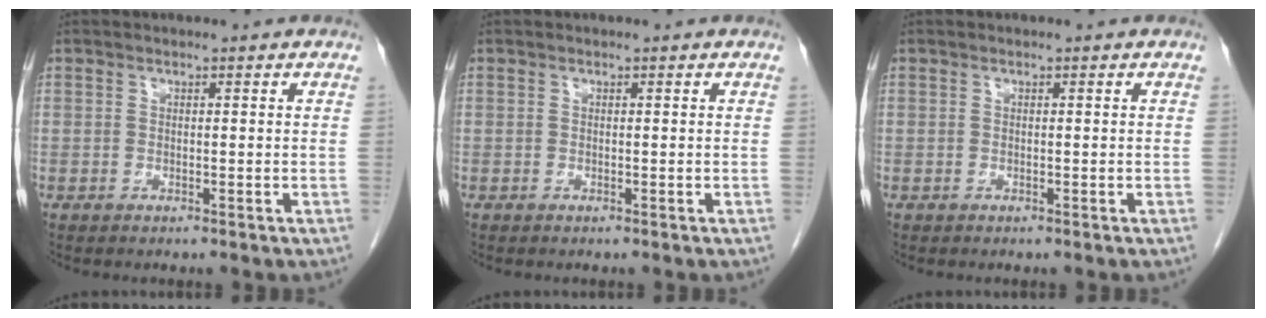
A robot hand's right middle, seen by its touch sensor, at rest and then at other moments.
{"total": 0.0}
{"total": 0.0}